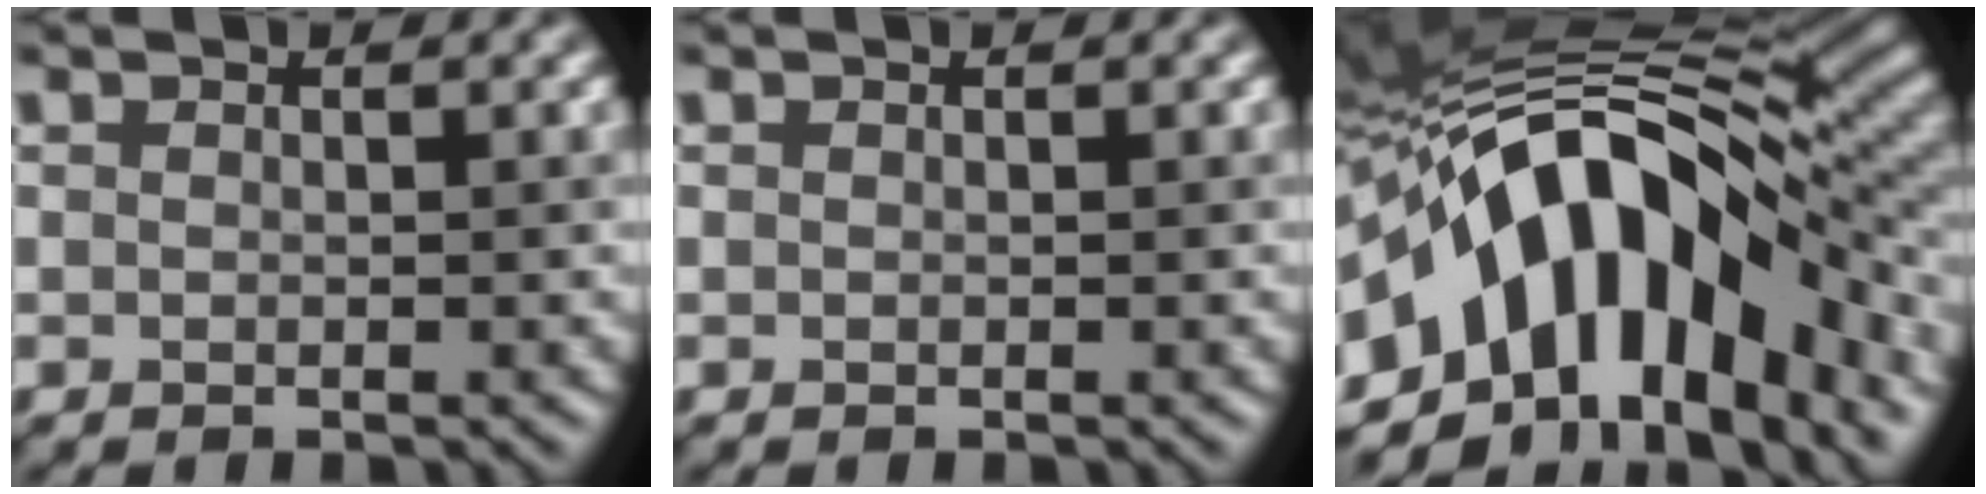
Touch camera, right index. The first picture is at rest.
{"total": 0.0}
{"total": 15.2, "force": [-4.0, 8.1, 12.3], "torque": [-0.184, 0.026, -0.082]}